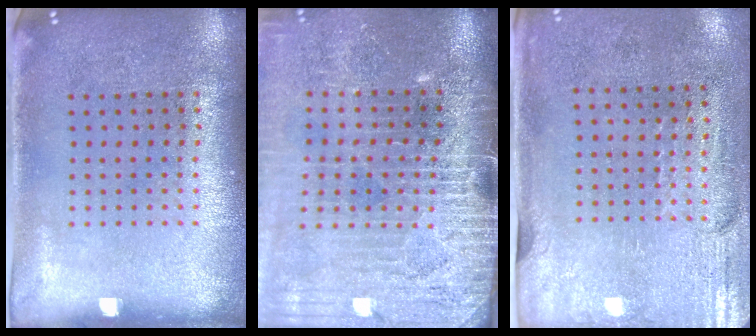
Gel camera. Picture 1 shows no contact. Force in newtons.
{"total": 4.2, "press": 3.6, "slide": 2.0}
{"total": 2.9, "press": 2.5, "slide": 1.5}